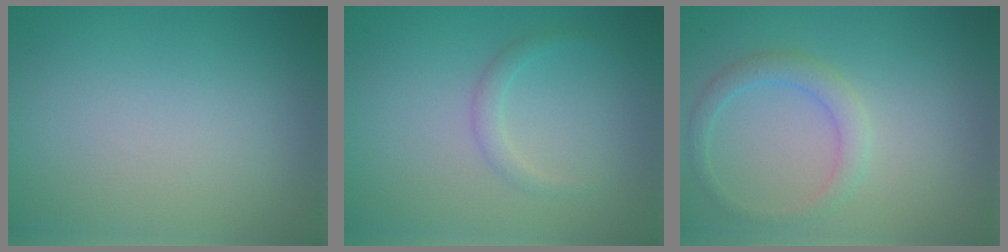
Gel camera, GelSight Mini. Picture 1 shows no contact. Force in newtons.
{"total": 1.2, "press": 1.2, "slide": 0.0}
{"total": 2.2, "press": 2.2, "slide": 0.2}